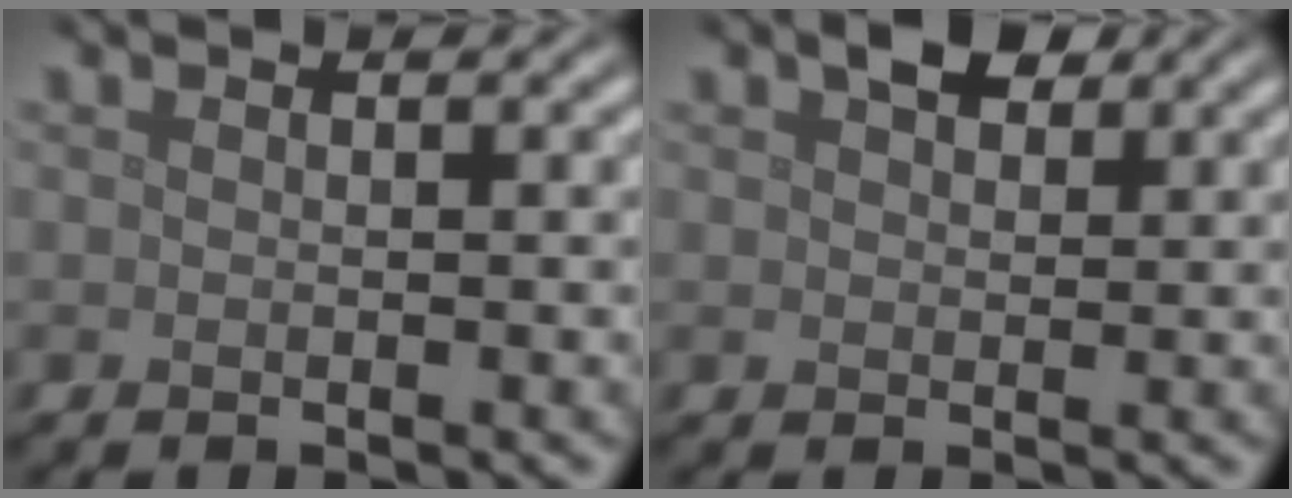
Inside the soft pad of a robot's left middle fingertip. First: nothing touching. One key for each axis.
{"total": 2.8, "fx": 1.6, "fy": 1.7, "fz": 1.6, "tx": -0.030, "ty": 0.003, "tz": 0.026}